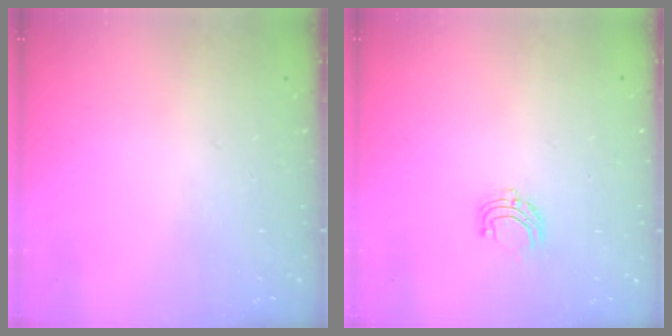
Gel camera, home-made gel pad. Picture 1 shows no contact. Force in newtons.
{"total": 5.3, "press": 5.3, "slide": 0.5}